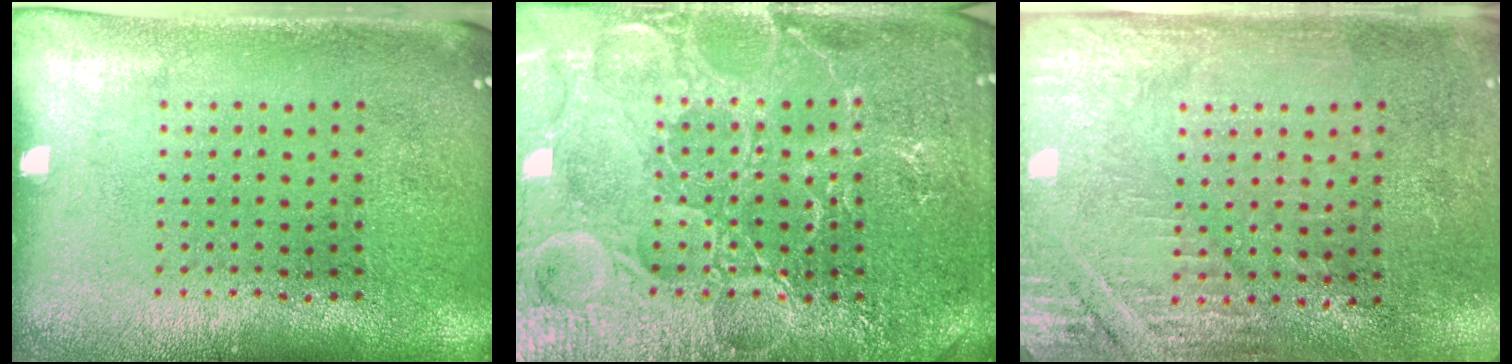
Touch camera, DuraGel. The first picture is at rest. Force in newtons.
{"total": 5.3, "press": 5.3, "slide": 0.6}
{"total": 2.8, "press": 2.7, "slide": 0.8}